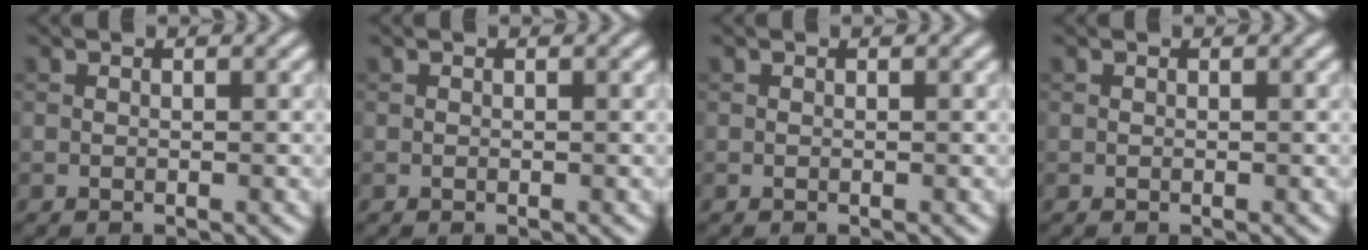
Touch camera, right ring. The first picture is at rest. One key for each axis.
{"total": 0.0}
{"total": 0.0}
{"total": 0.0}